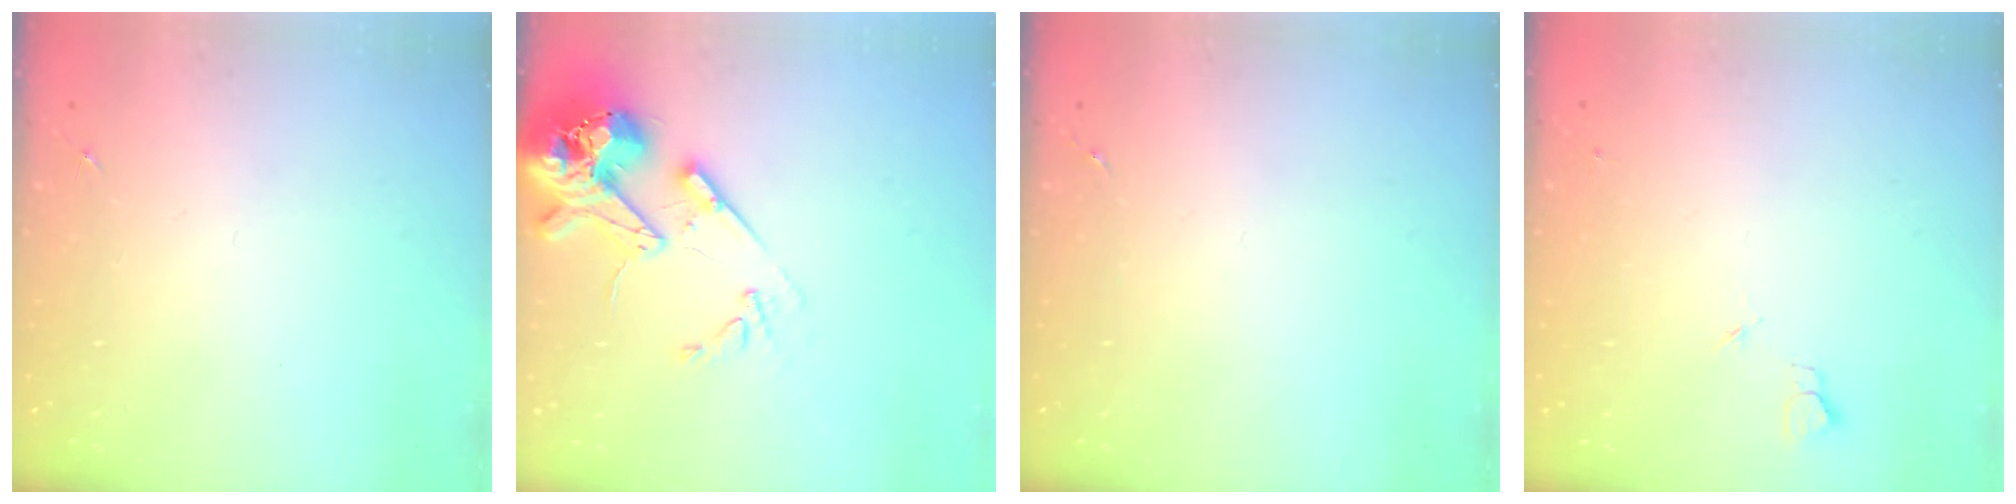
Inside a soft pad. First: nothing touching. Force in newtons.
{"total": 18.0, "press": 17.8, "slide": 2.8}
{"total": 0.0}
{"total": 2.7, "press": 2.6, "slide": 0.3}